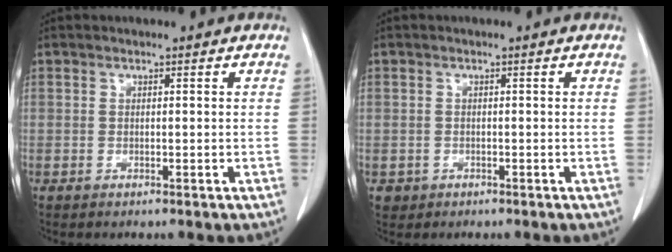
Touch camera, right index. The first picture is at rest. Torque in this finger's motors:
{"motor_torque": [-0.23, 0.13, -0.32, -0.15]}